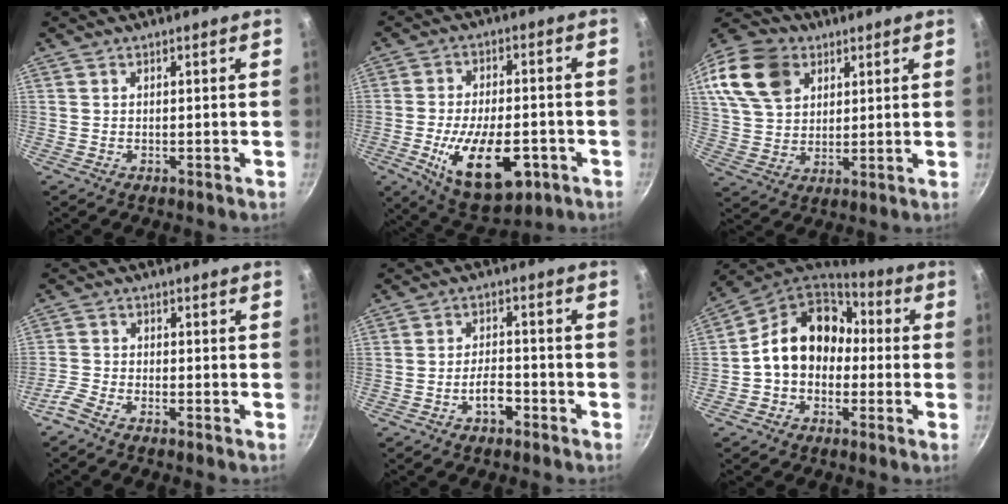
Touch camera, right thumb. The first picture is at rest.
{"total": 17.1, "force": [-5.6, 8.5, 13.8], "torque": [-0.206, 0.011, -0.079]}
{"total": 16.3, "force": [7.0, 11.8, 8.7], "torque": [-0.151, -0.001, 0.130]}
{"total": 3.5, "force": [-2.9, 1.0, 1.7], "torque": [-0.051, 0.022, -0.069]}
{"total": 4.8, "force": [-2.7, 2.3, 3.2], "torque": [-0.043, 0.028, -0.046]}
{"total": 14.2, "force": [-0.2, 11.3, 8.5], "torque": [-0.101, 0.049, -0.023]}